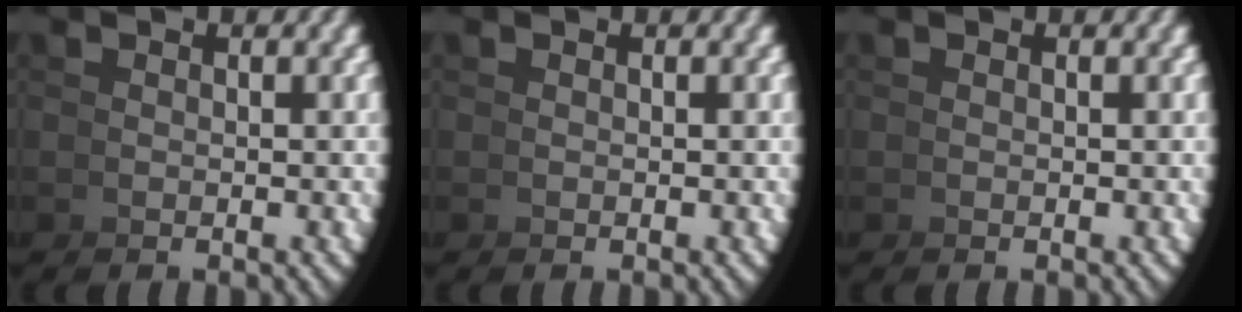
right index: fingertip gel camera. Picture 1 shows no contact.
{"total": 0.0}
{"total": 0.0}